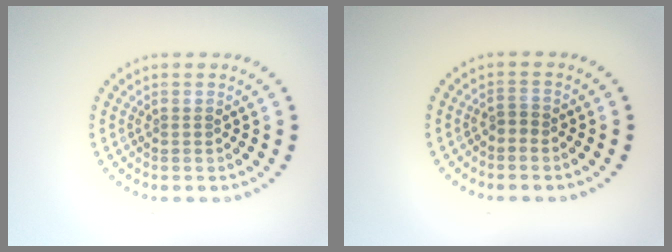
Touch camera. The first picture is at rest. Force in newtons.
{"total": 1.0, "press": 0.8, "slide": 0.6}